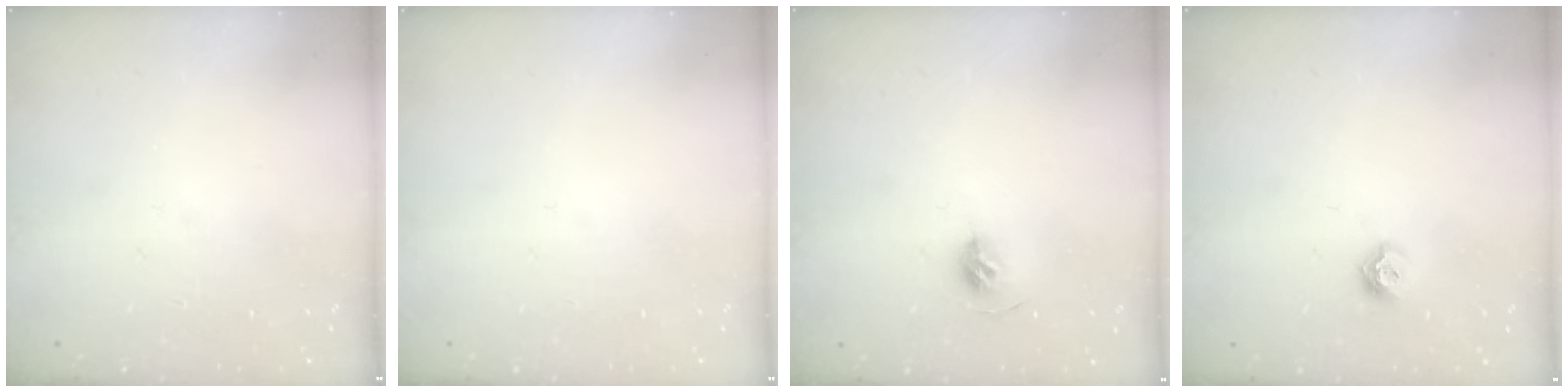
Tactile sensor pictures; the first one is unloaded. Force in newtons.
{"total": 0.0}
{"total": 6.2, "press": 6.1, "slide": 1.2}
{"total": 7.2, "press": 7.1, "slide": 0.7}